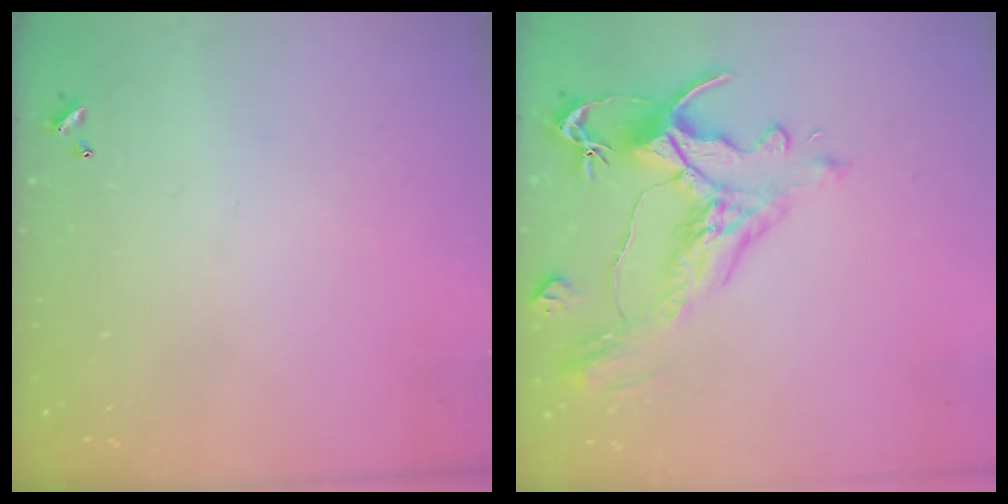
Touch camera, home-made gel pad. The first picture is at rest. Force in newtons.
{"total": 1.6, "press": 0.7, "slide": 1.4}